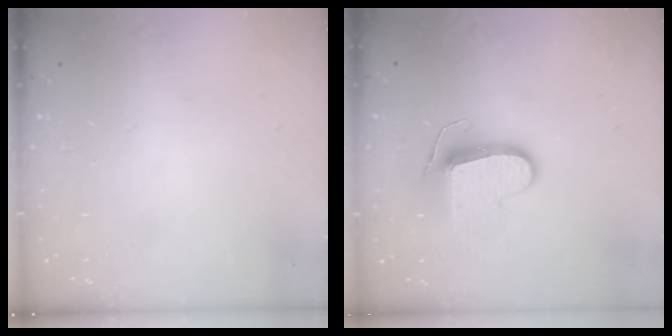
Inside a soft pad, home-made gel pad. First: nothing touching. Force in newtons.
{"total": 9.5, "press": 9.5, "slide": 0.1}